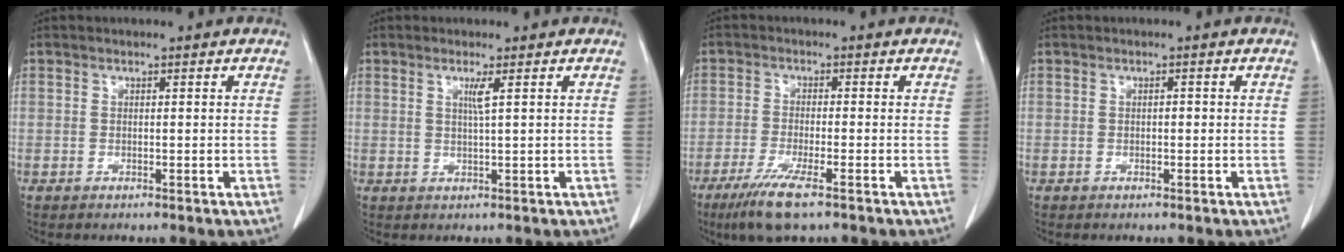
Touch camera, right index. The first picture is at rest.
{"total": 2.0, "force": [0.7, -0.6, 1.8], "torque": [-0.039, -0.005, 0.015]}
{"total": 6.7, "force": [-4.2, 0.6, 5.2], "torque": [-0.101, -0.018, -0.073]}
{"total": 0.5, "force": [-0.1, 0.3, 0.4], "torque": [-0.006, 0.002, -0.002]}